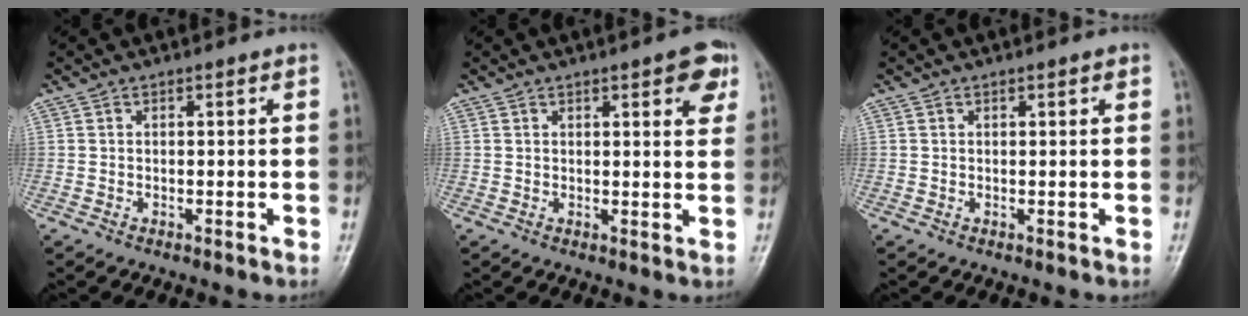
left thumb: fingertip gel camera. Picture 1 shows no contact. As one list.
[{"total": 5.4, "force": [2.7, 1.6, 4.4], "torque": [-0.039, -0.009, 0.028]}, {"total": 0.7, "force": [0.4, 0.1, 0.5], "torque": [-0.006, 0.000, 0.005]}]